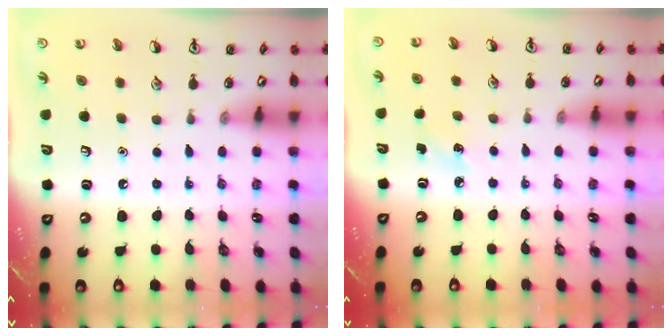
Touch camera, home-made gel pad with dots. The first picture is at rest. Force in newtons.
{"total": 2.8, "press": 2.6, "slide": 1.0}